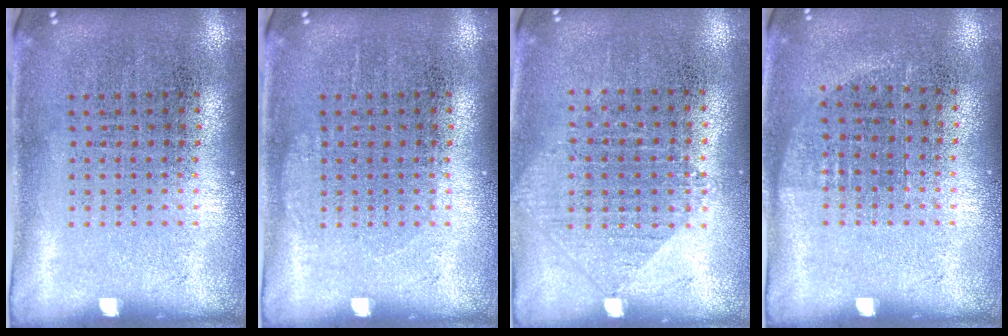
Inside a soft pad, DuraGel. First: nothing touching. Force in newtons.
{"total": 0.6, "press": 0.5, "slide": 0.1}
{"total": 0.5, "press": 0.5, "slide": 0.2}
{"total": 0.7, "press": 0.6, "slide": 0.3}